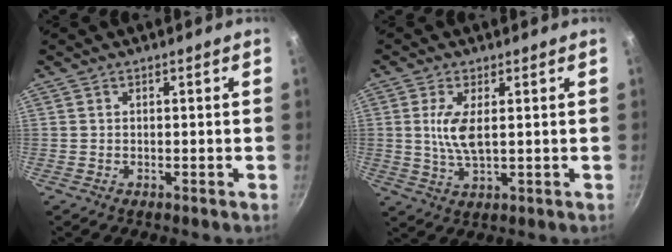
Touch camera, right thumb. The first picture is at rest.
{"total": 6.1, "force": [1.0, 2.2, 5.6], "torque": [-0.118, -0.004, 0.021]}